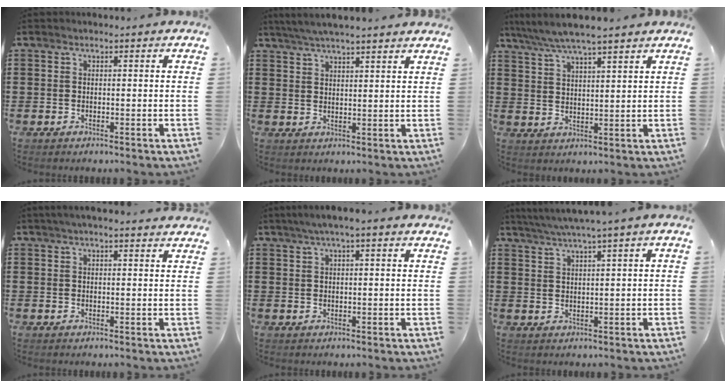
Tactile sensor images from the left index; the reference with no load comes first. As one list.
[{"total": 4.1, "force": [3.8, -0.2, 1.4], "torque": [-0.038, -0.006, 0.069]}, {"total": 5.3, "force": [4.6, 0.2, 2.5], "torque": [-0.063, -0.017, 0.081]}, {"total": 2.2, "force": [1.8, 0.2, 1.2], "torque": [-0.026, 0.005, 0.033]}, {"total": 2.6, "force": [1.5, 0.0, 2.2], "torque": [-0.044, 0.003, 0.025]}, {"total": 3.1, "force": [2.1, -0.6, 2.2], "torque": [-0.044, -0.005, 0.035]}]